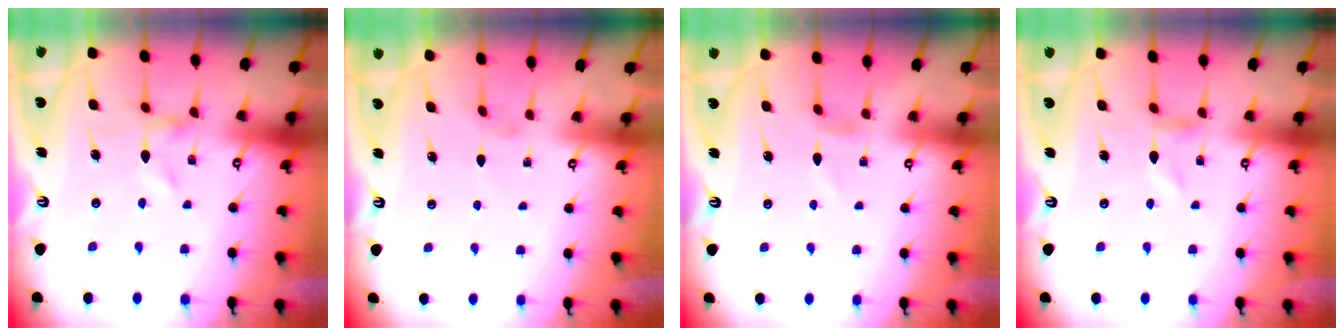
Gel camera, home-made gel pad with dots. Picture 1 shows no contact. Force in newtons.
{"total": 0.7, "press": 0.7, "slide": 0.2}
{"total": 1.1, "press": 1.0, "slide": 0.3}
{"total": 0.0}